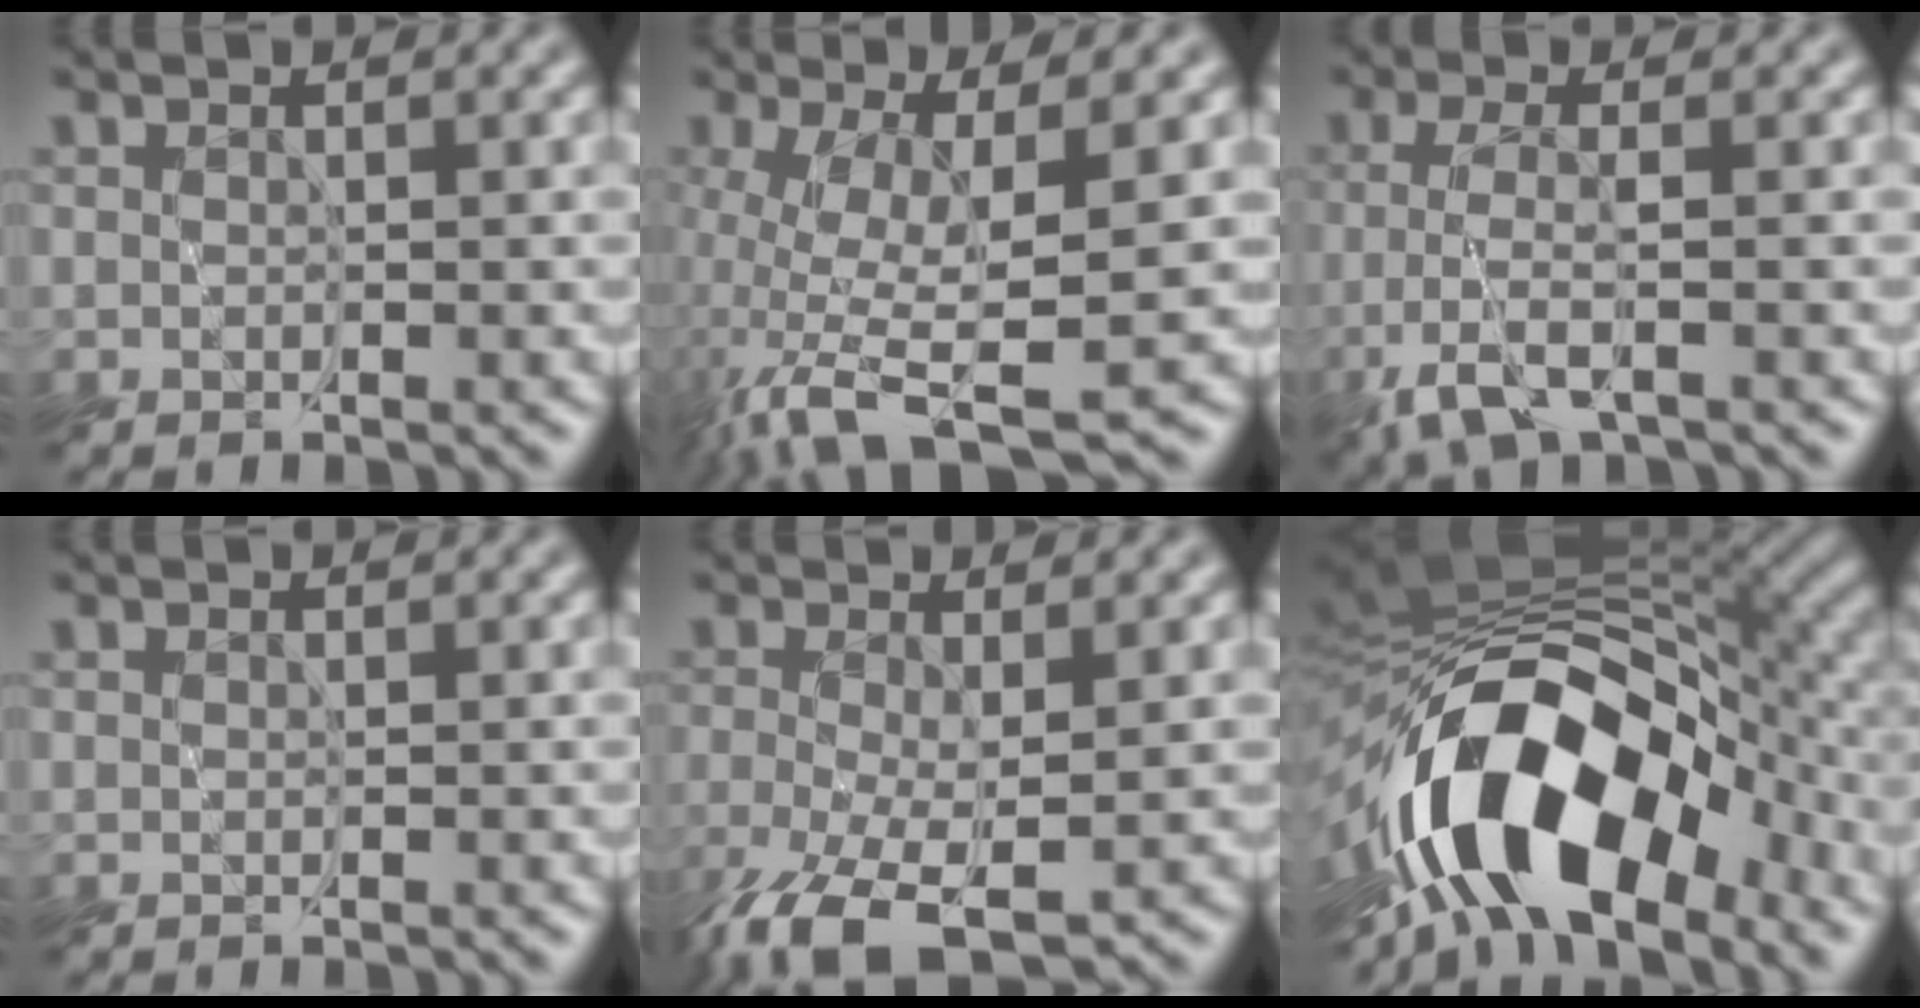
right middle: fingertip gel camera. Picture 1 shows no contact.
{"total": 9.4, "force": [-3.3, 2.8, 8.3], "torque": [-0.172, -0.016, -0.056]}
{"total": 3.4, "force": [-1.6, 0.7, 2.9], "torque": [-0.068, -0.005, -0.036]}
{"total": 0.0}
{"total": 5.7, "force": [-2.6, 2.3, 4.5], "torque": [-0.111, -0.021, -0.045]}
{"total": 13.6, "force": [-6.8, 6.3, 9.9], "torque": [-0.160, -0.001, -0.118]}